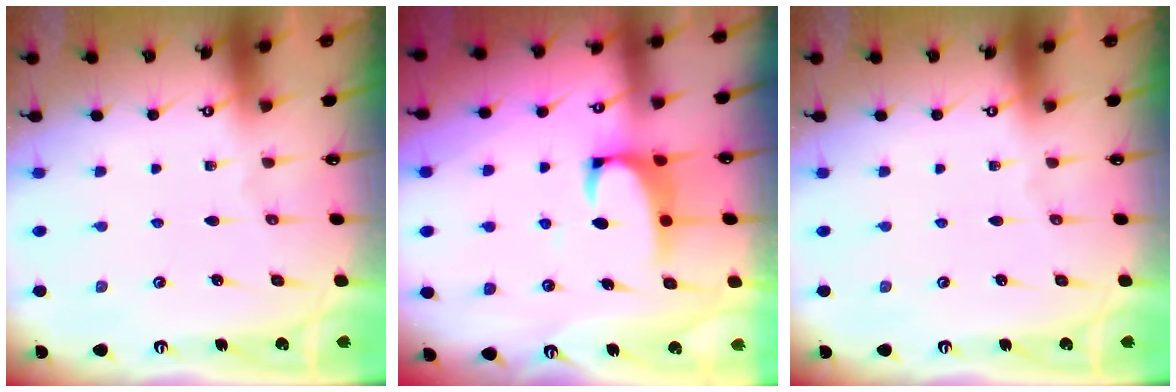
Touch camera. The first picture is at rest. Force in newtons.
{"total": 2.1, "press": 1.8, "slide": 0.9}
{"total": 0.0}